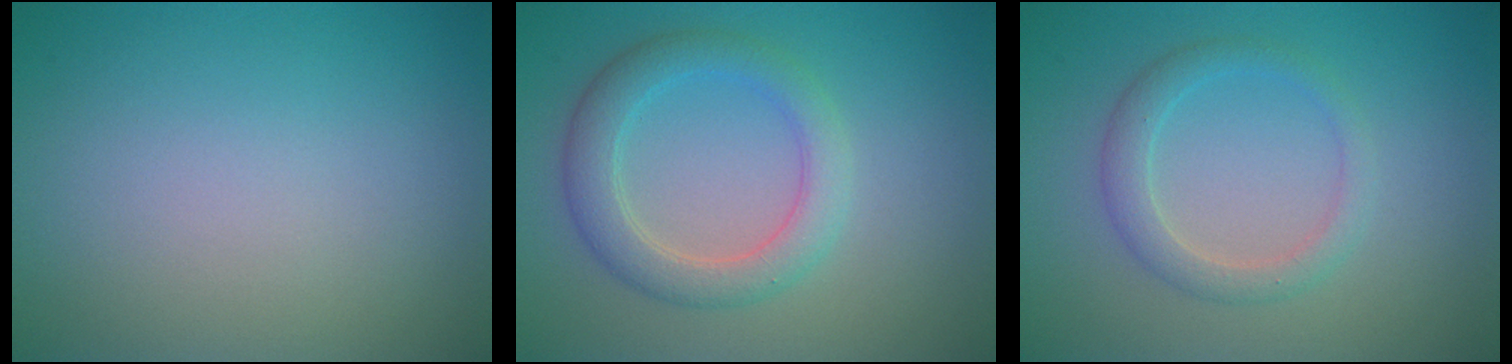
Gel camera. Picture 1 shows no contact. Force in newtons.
{"total": 3.8, "press": 3.8, "slide": 0.0}
{"total": 2.4, "press": 2.4, "slide": 0.2}